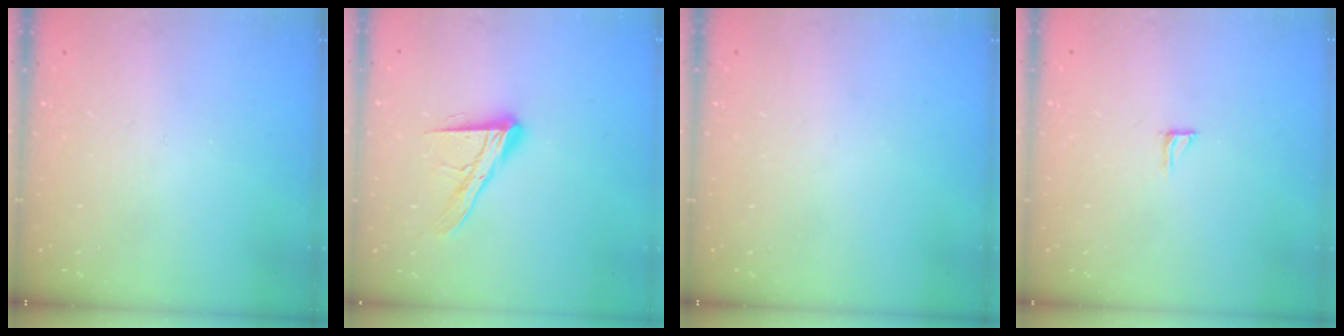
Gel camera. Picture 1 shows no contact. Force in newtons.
{"total": 14.2, "press": 14.1, "slide": 1.1}
{"total": 0.0}
{"total": 3.6, "press": 3.6, "slide": 0.4}